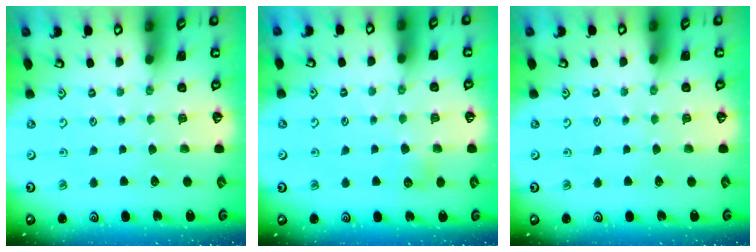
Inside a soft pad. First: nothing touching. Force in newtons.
{"total": 5.7, "press": 5.6, "slide": 0.7}
{"total": 0.0}